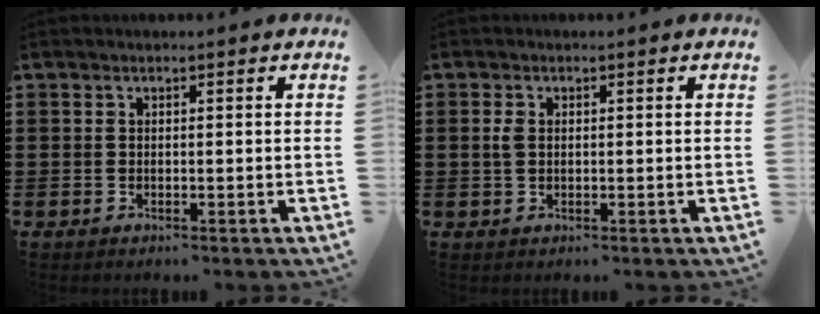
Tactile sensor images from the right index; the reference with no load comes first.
{"total": 1.8, "force": [0.3, 1.1, 1.4], "torque": [-0.039, 0.003, 0.002]}